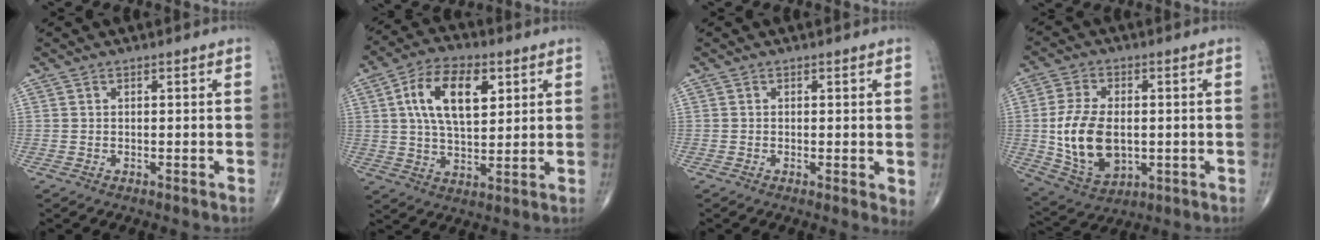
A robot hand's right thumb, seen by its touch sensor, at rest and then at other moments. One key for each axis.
{"total": 13.4, "fx": 4.1, "fy": 7.0, "fz": 10.6, "tx": -0.175, "ty": -0.004, "tz": 0.072}
{"total": 2.2, "fx": 0.0, "fy": 0.7, "fz": 2.1, "tx": -0.031, "ty": -0.008, "tz": -0.005}
{"total": 13.8, "fx": -0.7, "fy": 8.4, "fz": 10.9, "tx": -0.201, "ty": -0.007, "tz": 0.001}